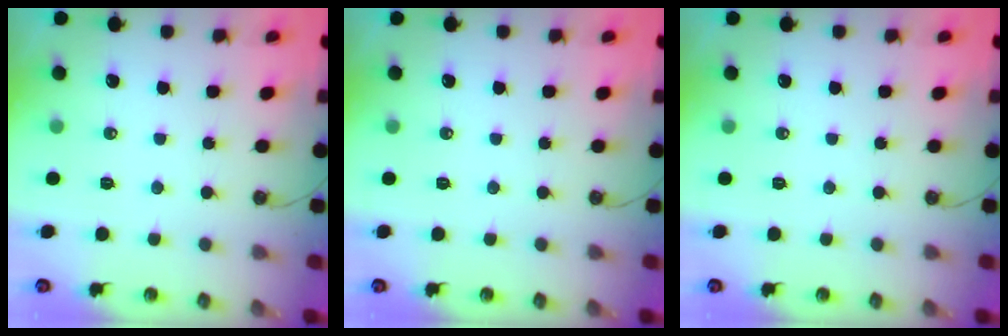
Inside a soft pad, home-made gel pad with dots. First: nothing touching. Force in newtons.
{"total": 0.0}
{"total": 0.0}